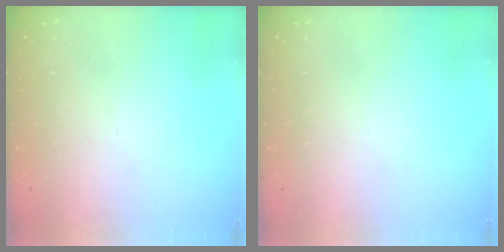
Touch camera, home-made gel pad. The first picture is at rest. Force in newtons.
{"total": 0.0}